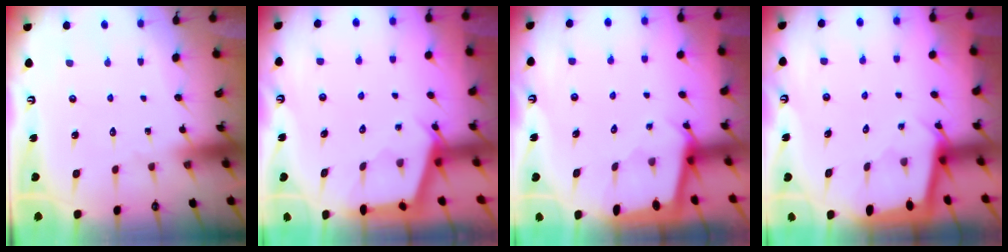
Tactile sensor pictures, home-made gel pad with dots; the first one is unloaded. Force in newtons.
{"total": 2.6, "press": 2.6, "slide": 0.3}
{"total": 1.6, "press": 1.6, "slide": 0.2}
{"total": 2.1, "press": 2.1, "slide": 0.1}